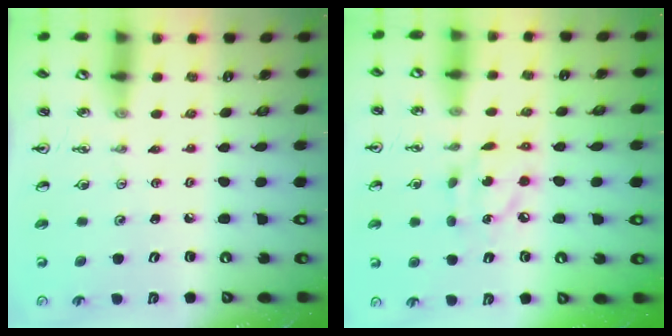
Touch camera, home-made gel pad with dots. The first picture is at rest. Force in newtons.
{"total": 8.8, "press": 8.8, "slide": 0.4}